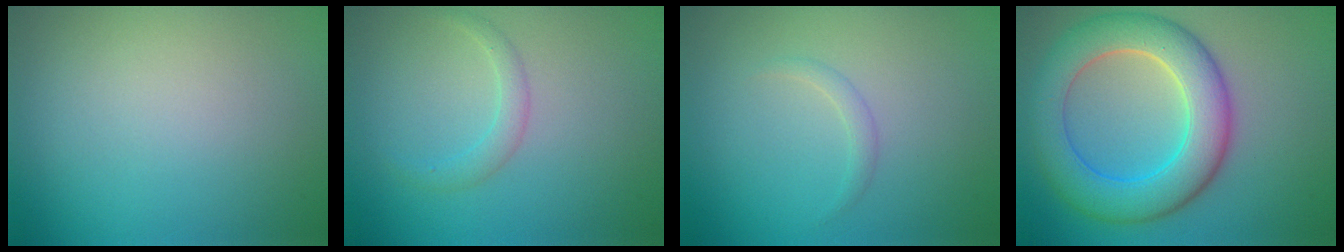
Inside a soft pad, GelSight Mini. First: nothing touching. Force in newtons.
{"total": 1.5, "press": 1.5, "slide": 0.1}
{"total": 0.9, "press": 0.9, "slide": 0.1}
{"total": 8.4, "press": 8.4, "slide": 0.3}